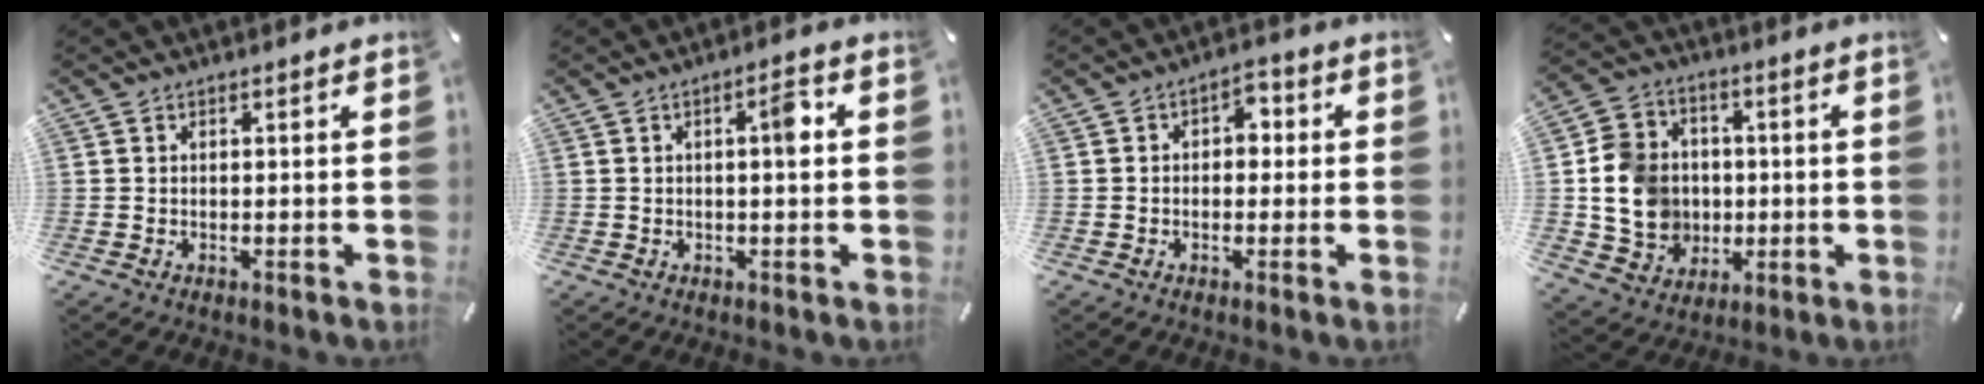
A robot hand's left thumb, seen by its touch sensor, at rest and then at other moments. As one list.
[{"total": 4.3, "force": [0.6, 1.1, 4.1], "torque": [-0.056, 0.002, -0.001]}, {"total": 3.6, "force": [-0.5, 2.7, 2.4], "torque": [-0.031, 0.010, -0.019]}, {"total": 13.0, "force": [-0.2, 11.8, 5.3], "torque": [-0.117, 0.014, 0.004]}]